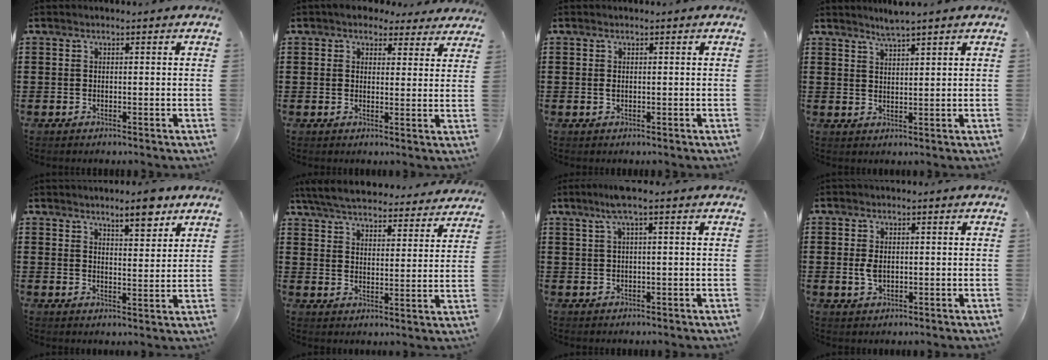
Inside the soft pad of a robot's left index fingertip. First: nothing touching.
{"total": 4.1, "force": [3.6, 1.7, 0.9], "torque": [-0.024, -0.005, 0.066]}
{"total": 0.8, "force": [0.1, 0.4, 0.7], "torque": [-0.017, 0.001, 0.001]}
{"total": 2.8, "force": [2.6, -0.3, 0.9], "torque": [-0.023, -0.004, 0.048]}
{"total": 5.9, "force": [4.8, 1.5, 2.9], "torque": [-0.043, -0.018, 0.082]}
{"total": 6.2, "force": [6.1, 0.2, 1.3], "torque": [-0.054, -0.039, 0.107]}
{"total": 3.2, "force": [1.5, -0.1, 2.8], "torque": [-0.057, 0.001, 0.027]}
{"total": 2.8, "force": [0.1, 1.7, 2.2], "torque": [-0.053, 0.002, -0.001]}